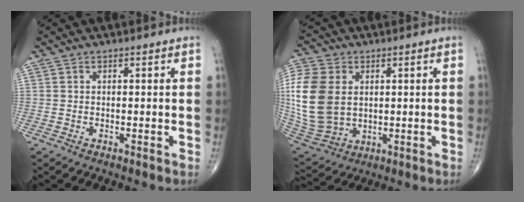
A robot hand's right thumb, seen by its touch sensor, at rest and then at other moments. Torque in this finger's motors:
{"motor_torque": [1.15, 3.14, 1.57, 0.33, 0.46]}